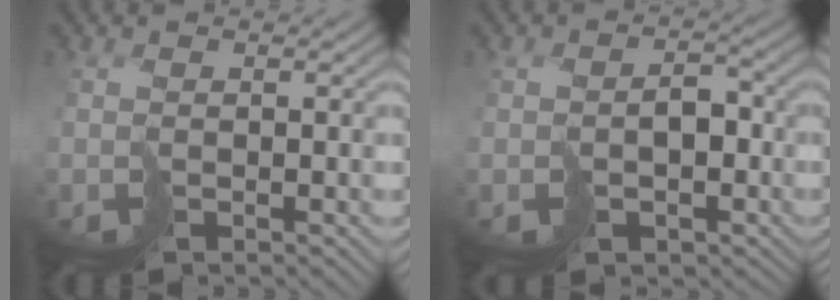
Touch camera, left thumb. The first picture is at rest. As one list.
[{"total": 4.3, "force": [-1.9, 3.2, 2.2], "torque": [-0.023, -0.001, -0.017]}]